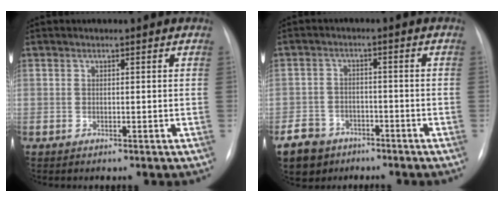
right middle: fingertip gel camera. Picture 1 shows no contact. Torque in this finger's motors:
{"motor_torque": [0.49, -0.61, 0.23, 0.04]}